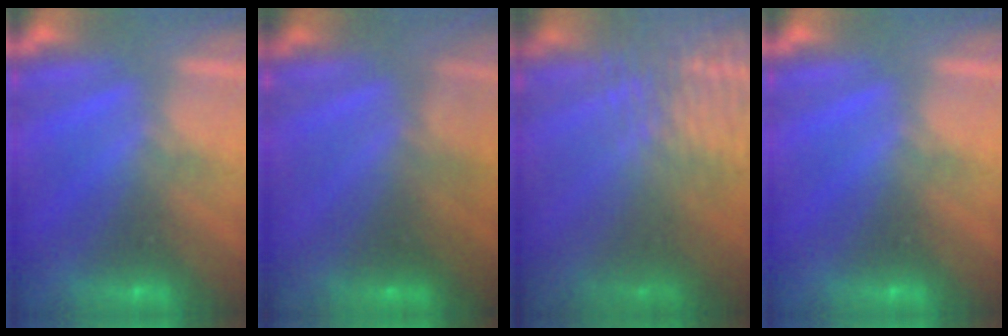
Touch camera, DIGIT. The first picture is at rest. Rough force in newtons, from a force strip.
{"total": 2.6}
{"total": 3.6}
{"total": 0.0}